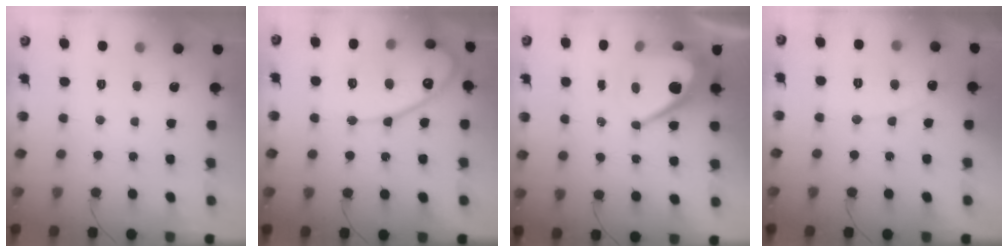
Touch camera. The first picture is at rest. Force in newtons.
{"total": 14.9, "press": 14.8, "slide": 1.0}
{"total": 12.9, "press": 12.8, "slide": 1.0}
{"total": 6.2, "press": 6.2, "slide": 0.3}